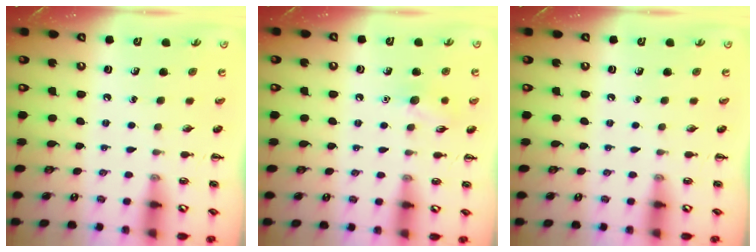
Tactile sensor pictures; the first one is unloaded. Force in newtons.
{"total": 7.9, "press": 7.8, "slide": 1.7}
{"total": 0.0}